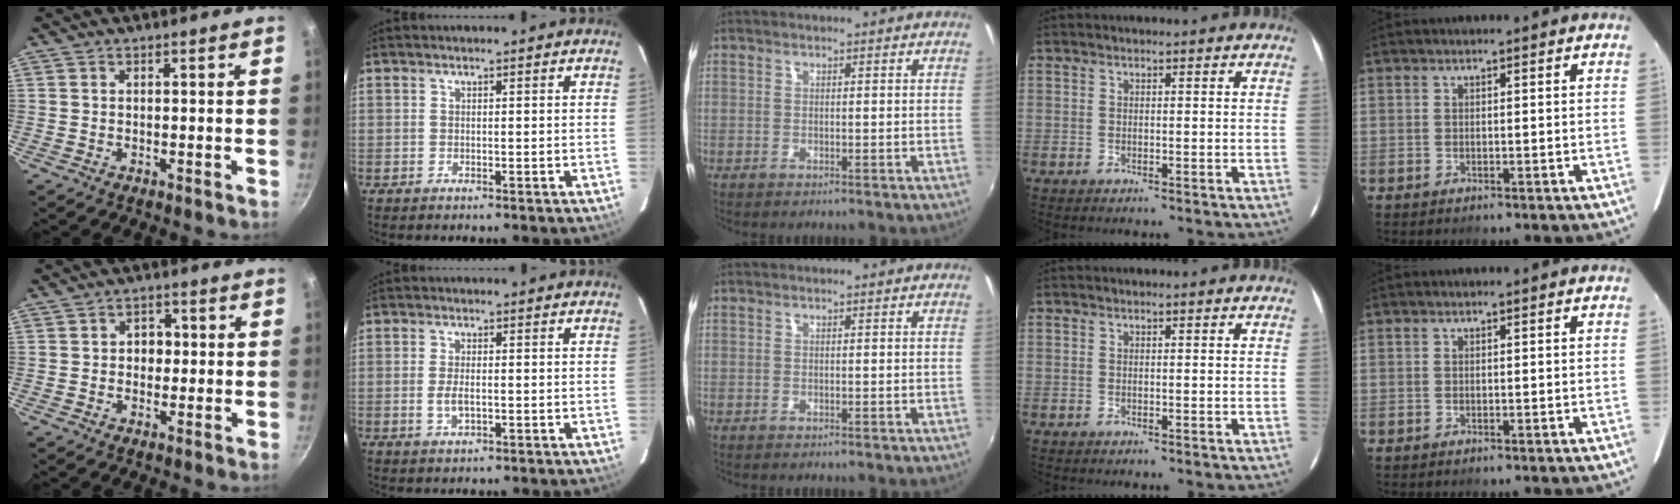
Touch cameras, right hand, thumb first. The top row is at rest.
{"thumb": {"total": 3.9, "force": [0.0, 3.2, 2.1], "torque": [-0.004, 0.006, -0.003]}, "index": {"total": 3.0, "force": [-0.7, 1.3, 2.6], "torque": [-0.051, -0.006, -0.011]}}